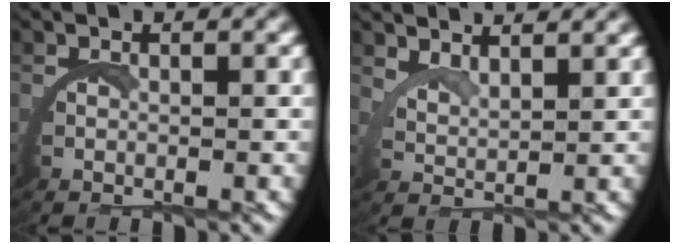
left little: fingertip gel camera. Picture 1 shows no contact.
{"total": 3.8, "force": [3.7, -0.1, 0.7], "torque": [-0.025, -0.003, 0.068]}